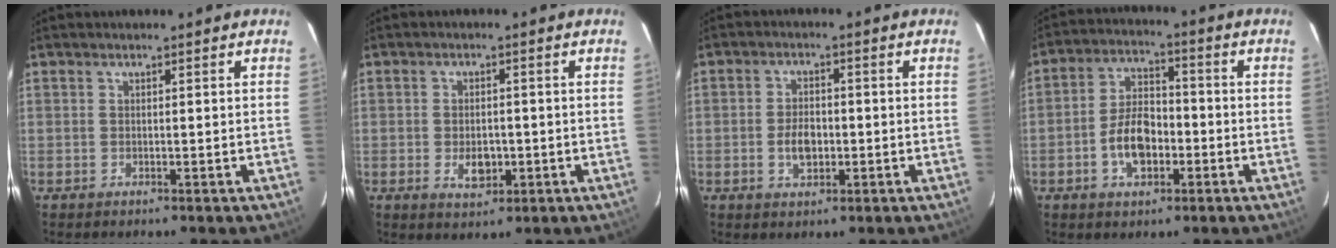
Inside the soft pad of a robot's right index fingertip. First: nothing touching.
{"total": 4.9, "force": [-1.2, 3.1, 3.5], "torque": [-0.064, -0.005, -0.014]}
{"total": 5.1, "force": [-1.1, 3.2, 3.8], "torque": [-0.071, 0.003, -0.015]}
{"total": 9.2, "force": [-3.0, 5.3, 6.8], "torque": [-0.132, 0.019, -0.047]}